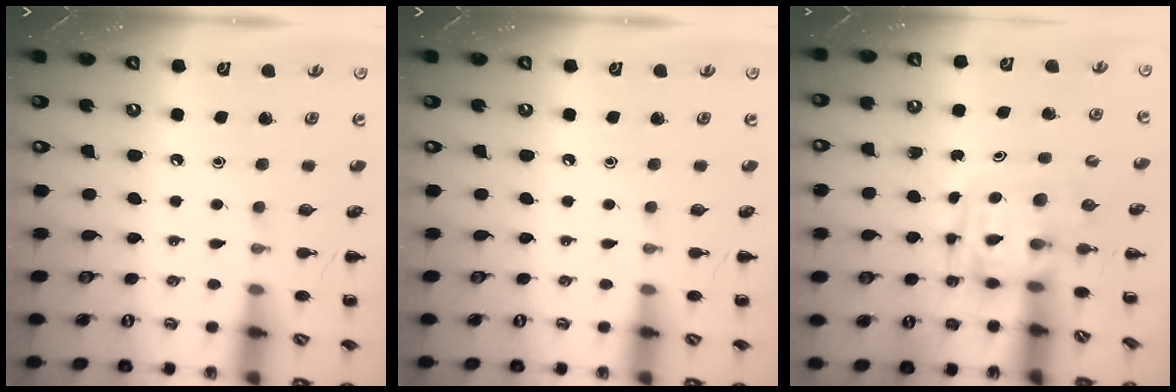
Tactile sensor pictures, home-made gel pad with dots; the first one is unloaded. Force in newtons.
{"total": 0.0}
{"total": 3.8, "press": 3.7, "slide": 0.7}